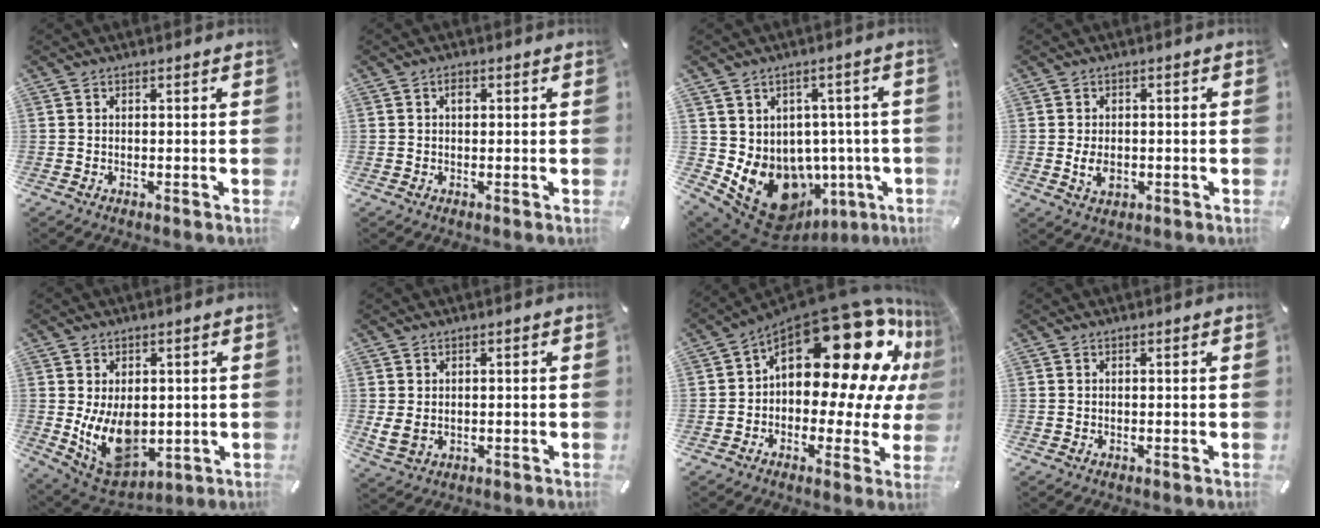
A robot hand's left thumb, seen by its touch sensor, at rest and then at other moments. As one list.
[{"total": 1.3, "force": [0.3, 0.9, 0.8], "torque": [-0.009, 0.003, 0.003]}, {"total": 15.4, "force": [-5.4, 10.9, 9.4], "torque": [-0.146, -0.004, -0.075]}, {"total": 4.2, "force": [-0.8, 2.9, 2.9], "torque": [-0.071, -0.004, -0.017]}, {"total": 12.5, "force": [-0.7, 8.9, 8.8], "torque": [-0.163, -0.010, -0.006]}, {"total": 3.4, "force": [0.6, 2.7, 1.9], "torque": [-0.034, -0.003, 0.011]}, {"total": 25.6, "force": [10.8, 13.1, 19.2], "torque": [-0.281, -0.092, 0.187]}, {"total": 0.0}]